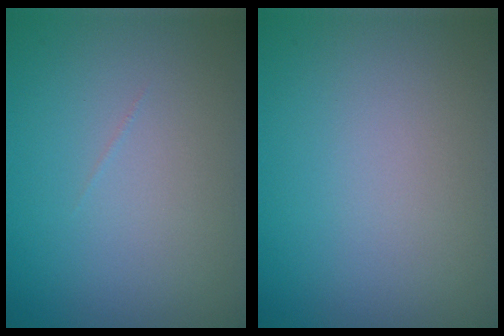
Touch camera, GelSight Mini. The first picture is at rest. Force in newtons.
{"total": 0.0}